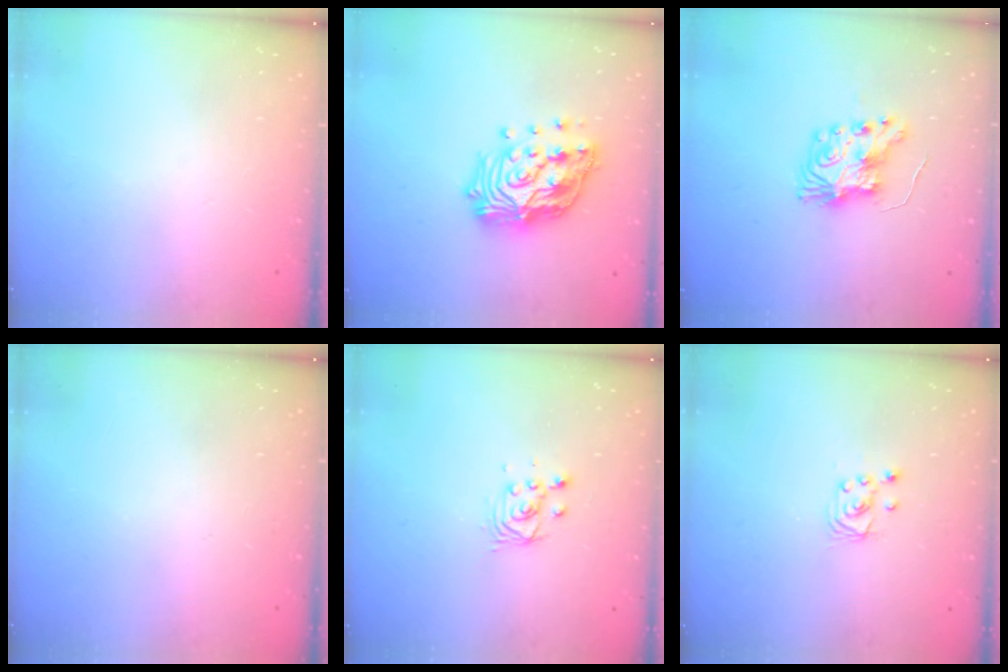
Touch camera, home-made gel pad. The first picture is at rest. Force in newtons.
{"total": 19.2, "press": 19.1, "slide": 1.9}
{"total": 9.1, "press": 9.1, "slide": 0.3}
{"total": 0.0}
{"total": 3.1, "press": 3.1, "slide": 0.2}
{"total": 2.4, "press": 2.4, "slide": 0.2}